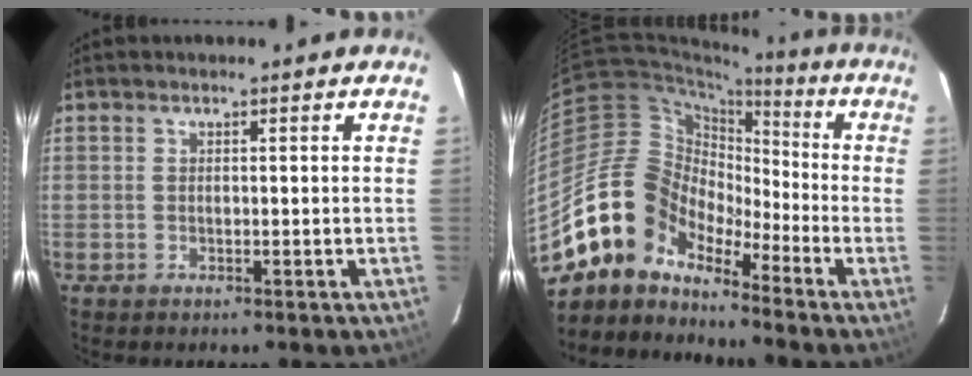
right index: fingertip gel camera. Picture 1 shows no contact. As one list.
[{"total": 12.7, "force": [-9.9, 7.3, 3.0], "torque": [-0.060, 0.033, -0.202]}]